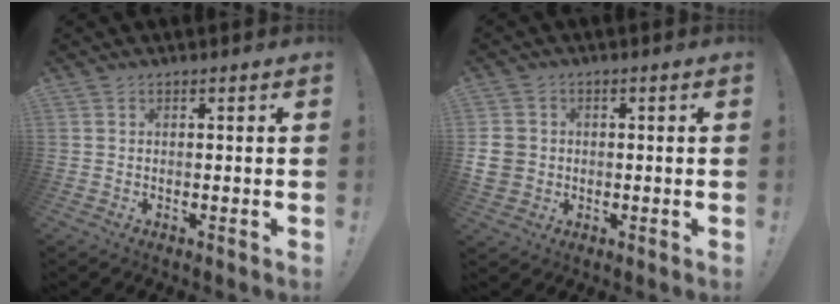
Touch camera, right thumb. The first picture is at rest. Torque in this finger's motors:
{"motor_torque": [0.43, 0.19, 0.15, -0.25, 0.00]}